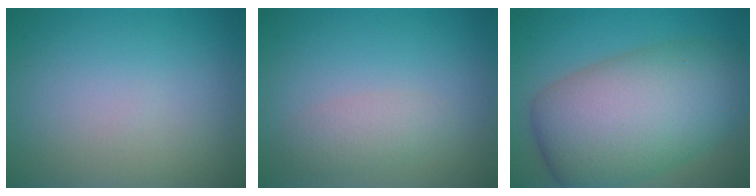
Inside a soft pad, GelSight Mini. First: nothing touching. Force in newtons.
{"total": 2.0, "press": 2.0, "slide": 0.1}
{"total": 11.7, "press": 11.7, "slide": 0.4}